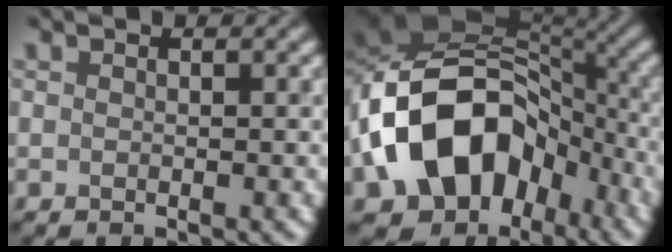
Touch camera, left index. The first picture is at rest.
{"total": 16.2, "force": [-5.0, 11.8, 9.9], "torque": [-0.172, 0.002, -0.096]}